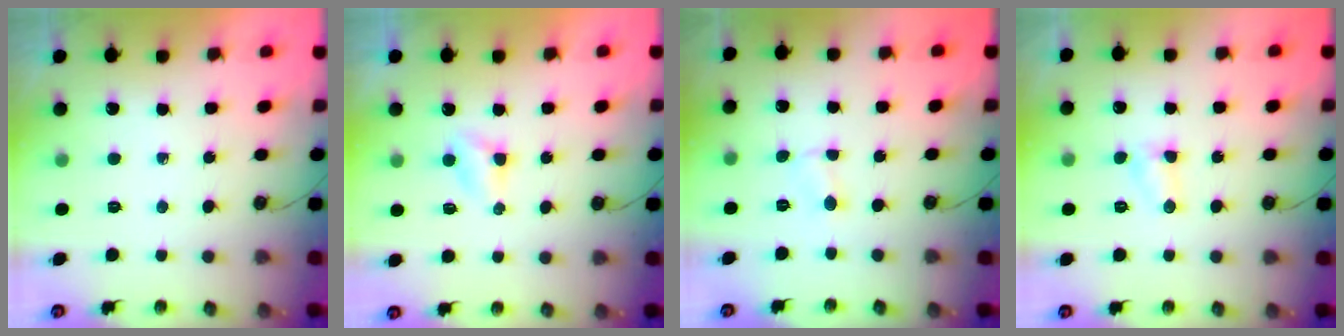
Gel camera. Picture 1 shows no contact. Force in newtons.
{"total": 2.7, "press": 2.7, "slide": 0.3}
{"total": 0.9, "press": 0.9, "slide": 0.3}
{"total": 3.6, "press": 3.6, "slide": 0.4}